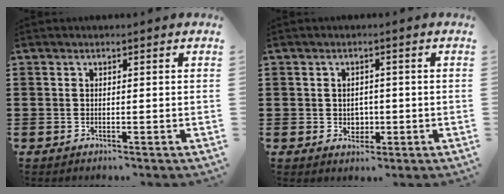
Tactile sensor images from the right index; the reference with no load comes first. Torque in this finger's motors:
{"motor_torque": [-0.31, 0.40, 0.04, 0.00]}